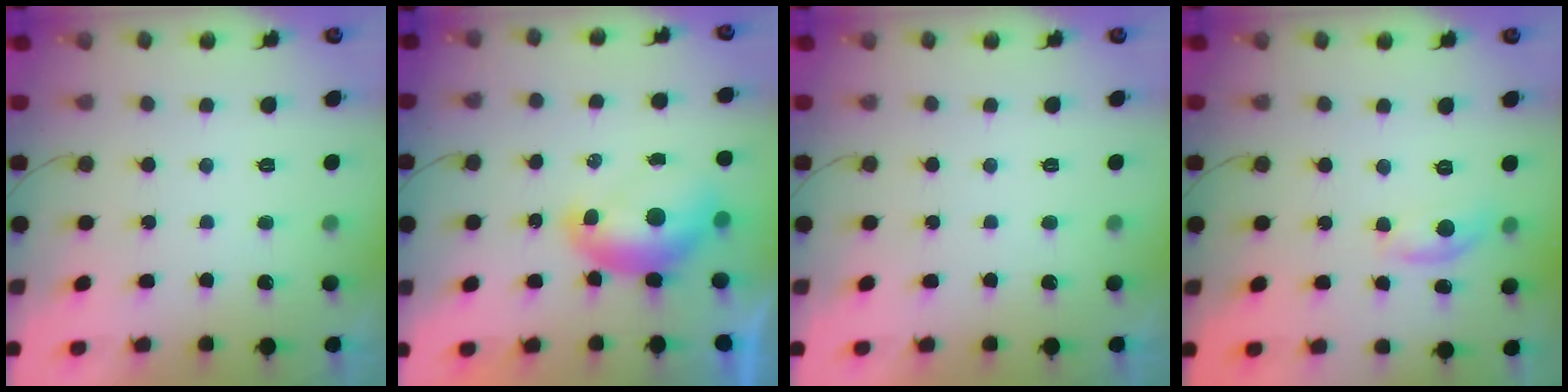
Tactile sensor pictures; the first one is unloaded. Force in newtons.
{"total": 8.1, "press": 8.0, "slide": 0.9}
{"total": 0.0}
{"total": 7.8, "press": 7.8, "slide": 0.5}